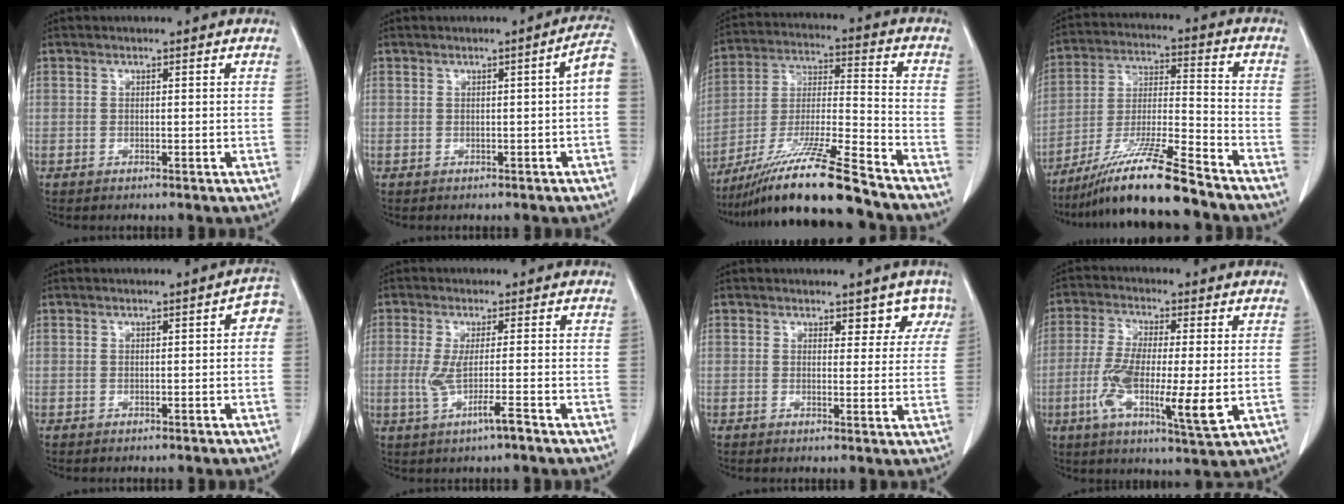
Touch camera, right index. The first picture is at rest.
{"total": 3.2, "force": [-0.4, 0.1, 3.2], "torque": [-0.034, 0.006, -0.006]}
{"total": 18.2, "force": [-14.6, -0.2, 11.0], "torque": [-0.223, -0.030, -0.264]}
{"total": 15.2, "force": [-12.0, -0.1, 9.2], "torque": [-0.181, -0.020, -0.218]}
{"total": 2.4, "force": [0.0, 1.0, 2.2], "torque": [-0.015, 0.011, -0.004]}
{"total": 4.9, "force": [-1.8, -0.5, 4.6], "torque": [-0.089, -0.016, -0.033]}
{"total": 4.2, "force": [3.1, 2.3, 1.4], "torque": [0.009, -0.004, 0.028]}
{"total": 12.5, "force": [-2.3, 2.1, 12.2], "torque": [-0.224, -0.018, -0.043]}